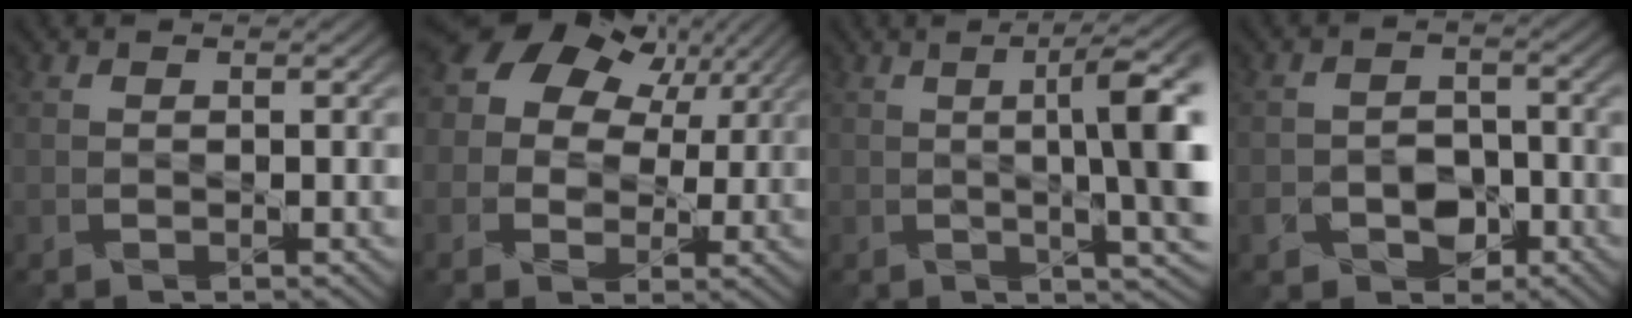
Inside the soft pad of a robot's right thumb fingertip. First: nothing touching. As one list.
[{"total": 12.6, "force": [5.6, 9.8, 5.7], "torque": [-0.148, 0.059, 0.086]}, {"total": 10.9, "force": [0.5, 2.3, 10.7], "torque": [-0.127, 0.009, 0.016]}, {"total": 3.8, "force": [-2.1, 3.0, 1.2], "torque": [-0.023, -0.005, -0.037]}]